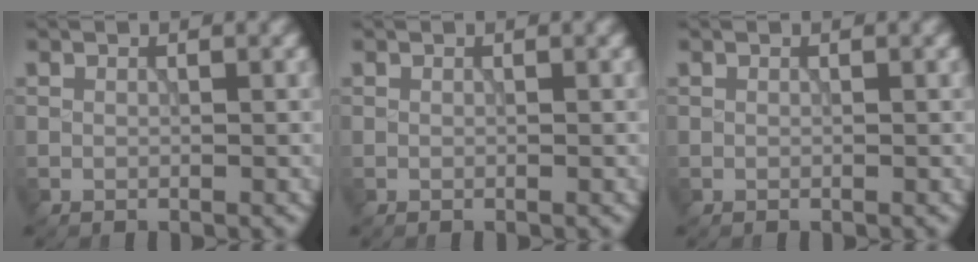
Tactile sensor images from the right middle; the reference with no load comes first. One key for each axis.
{"total": 0.0}
{"total": 0.0}